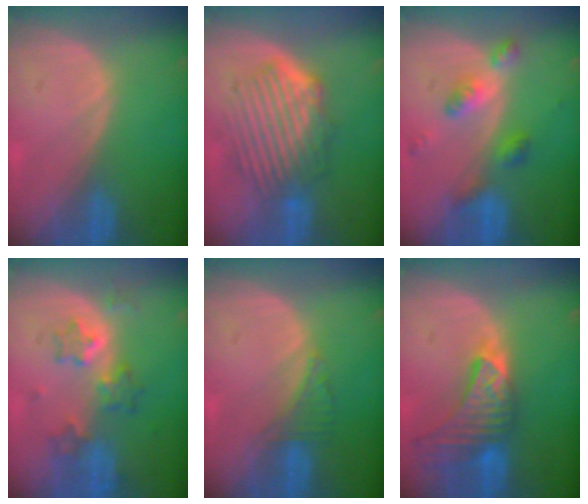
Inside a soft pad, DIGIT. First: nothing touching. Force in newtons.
{"total": 9.4, "press": 8.4, "slide": 4.4}
{"total": 6.0, "press": 5.3, "slide": 2.9}
{"total": 6.2, "press": 5.8, "slide": 1.9}
{"total": 2.5, "press": 2.5, "slide": 0.2}
{"total": 9.0, "press": 8.2, "slide": 3.8}